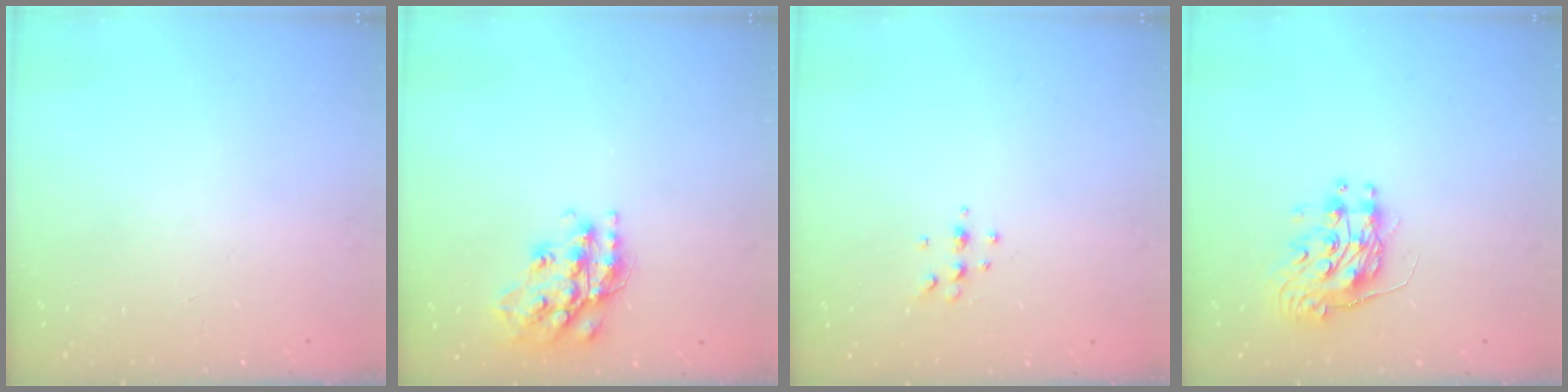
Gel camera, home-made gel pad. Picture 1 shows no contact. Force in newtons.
{"total": 16.9, "press": 16.9, "slide": 1.2}
{"total": 5.1, "press": 4.9, "slide": 1.4}
{"total": 9.6, "press": 9.6, "slide": 0.4}